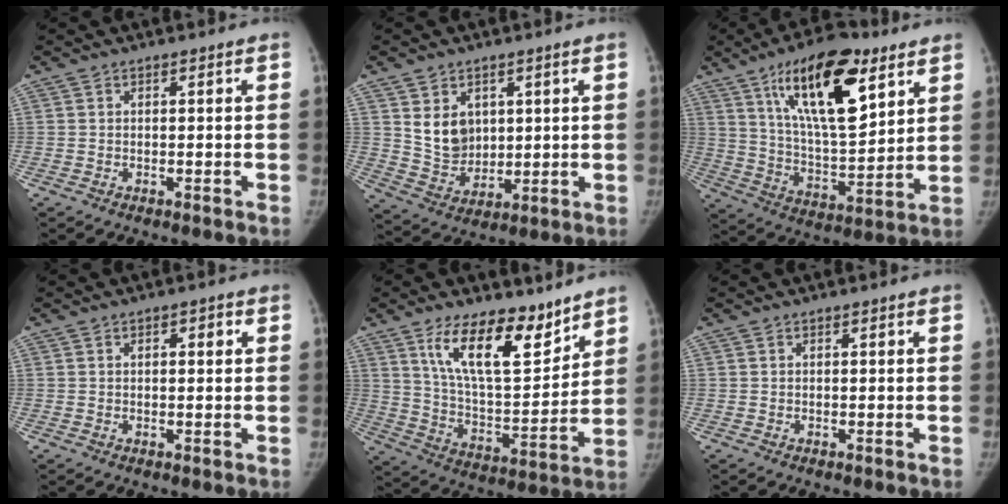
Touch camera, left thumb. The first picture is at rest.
{"total": 8.6, "force": [2.8, 6.7, 4.6], "torque": [-0.052, -0.027, 0.069]}
{"total": 21.5, "force": [10.8, 8.1, 16.7], "torque": [-0.244, -0.047, 0.187]}
{"total": 2.3, "force": [0.7, 1.1, 1.9], "torque": [-0.021, 0.002, 0.008]}
{"total": 16.9, "force": [11.2, 6.7, 10.8], "torque": [-0.136, -0.083, 0.202]}
{"total": 0.0}